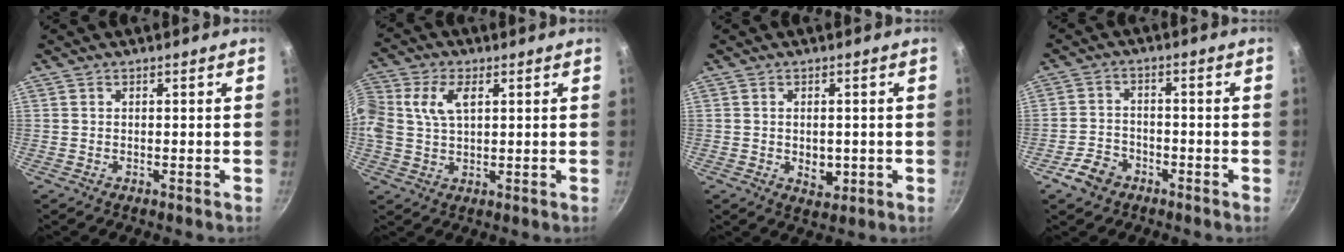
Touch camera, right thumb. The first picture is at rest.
{"total": 9.6, "force": [2.6, 6.2, 6.8], "torque": [-0.140, 0.018, 0.041]}
{"total": 4.2, "force": [-0.5, 2.8, 3.1], "torque": [-0.038, -0.005, -0.003]}
{"total": 5.6, "force": [-3.4, 3.8, 2.2], "torque": [-0.034, 0.031, -0.063]}